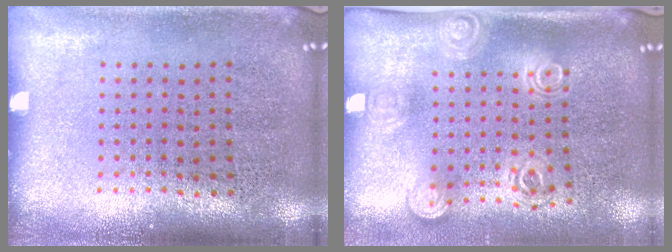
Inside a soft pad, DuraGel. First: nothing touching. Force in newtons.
{"total": 1.8, "press": 1.3, "slide": 1.2}